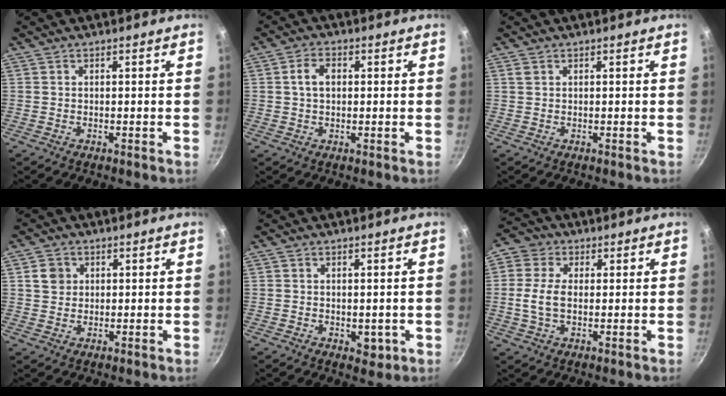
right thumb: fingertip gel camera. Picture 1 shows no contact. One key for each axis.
{"total": 4.0, "fx": 0.5, "fy": 2.7, "fz": 2.9, "tx": -0.043, "ty": 0.011, "tz": 0.004}
{"total": 0.9, "fx": 0.4, "fy": 0.7, "fz": 0.4, "tx": -0.007, "ty": 0.001, "tz": 0.006}
{"total": 3.9, "fx": 1.1, "fy": 3.4, "fz": 1.4, "tx": -0.004, "ty": 0.004, "tz": 0.017}
{"total": 2.9, "fx": -0.4, "fy": 2.0, "fz": 2.0, "tx": -0.021, "ty": -0.002, "tz": -0.002}
{"total": 7.4, "fx": 0.6, "fy": 5.4, "fz": 5.1, "tx": -0.083, "ty": 0.007, "tz": -0.002}